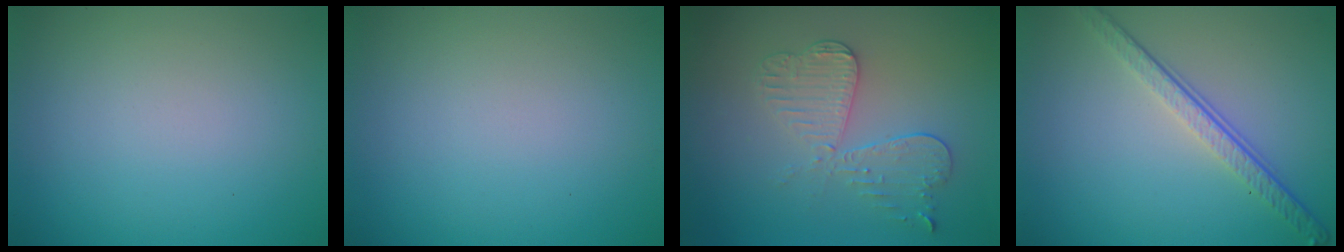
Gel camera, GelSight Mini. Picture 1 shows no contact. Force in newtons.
{"total": 0.0}
{"total": 4.0, "press": 3.4, "slide": 2.0}
{"total": 3.8, "press": 2.7, "slide": 2.7}